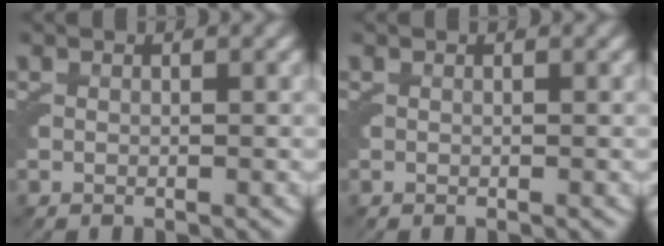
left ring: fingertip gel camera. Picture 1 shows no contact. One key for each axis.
{"total": 0.0}